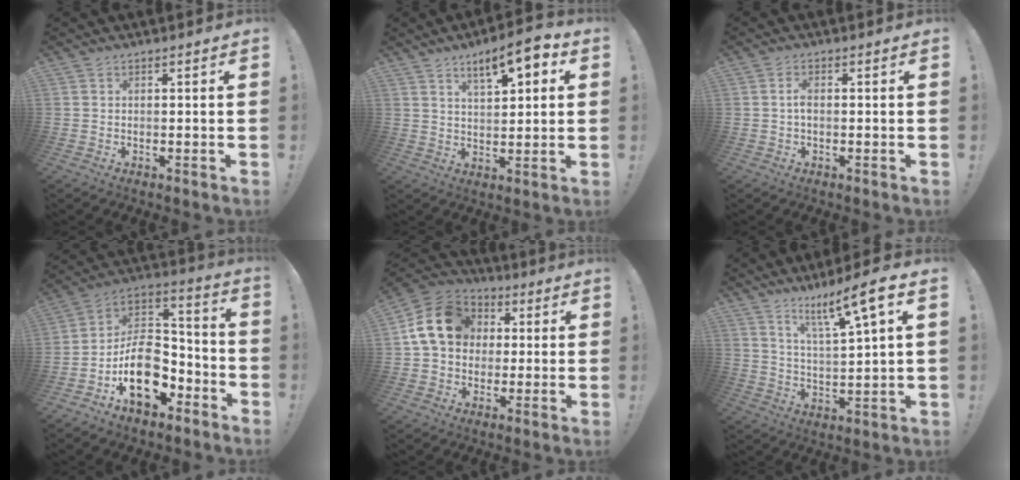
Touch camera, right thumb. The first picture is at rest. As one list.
[{"total": 9.6, "force": [5.4, 3.1, 7.3], "torque": [-0.105, -0.027, 0.090]}, {"total": 2.0, "force": [-0.4, 0.8, 1.8], "torque": [-0.037, 0.006, -0.008]}, {"total": 17.7, "force": [-7.1, 12.2, 10.6], "torque": [-0.158, 0.043, -0.104]}, {"total": 15.7, "force": [3.7, 12.7, 8.5], "torque": [-0.129, 0.005, 0.078]}, {"total": 11.6, "force": [7.1, 0.9, 9.2], "torque": [-0.155, -0.038, 0.107]}]